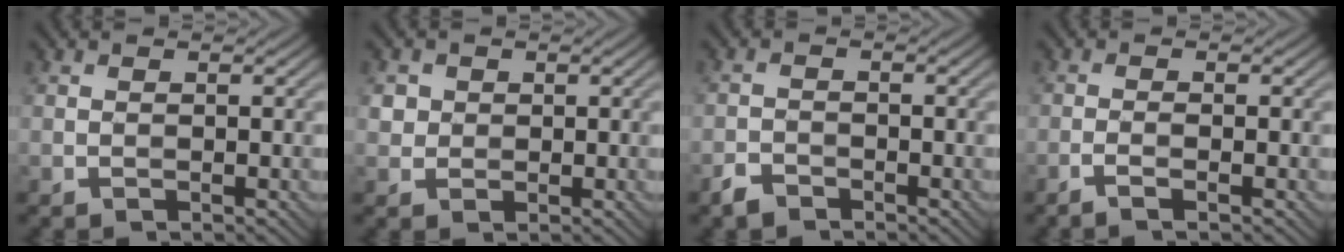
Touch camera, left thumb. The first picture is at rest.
{"total": 1.8, "force": [0.6, 1.7, 0.3], "torque": [-0.012, 0.001, 0.014]}
{"total": 1.9, "force": [-1.6, 0.7, 0.6], "torque": [-0.015, 0.003, -0.036]}
{"total": 1.5, "force": [-0.8, -0.3, 1.2], "torque": [-0.026, 0.009, -0.019]}